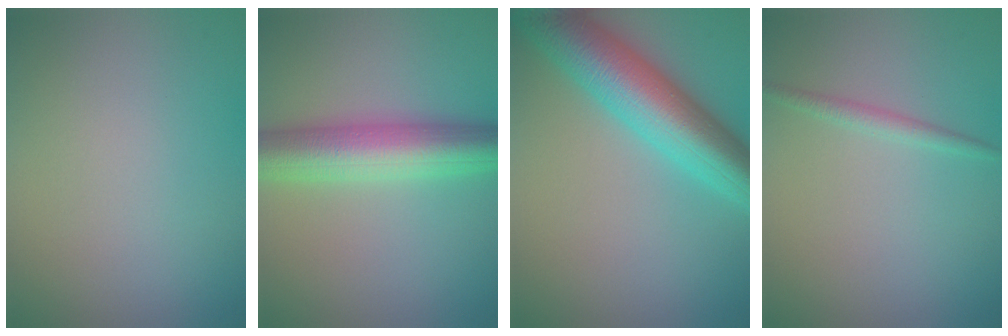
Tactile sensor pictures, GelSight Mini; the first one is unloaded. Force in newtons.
{"total": 7.1, "press": 7.1, "slide": 0.2}
{"total": 8.7, "press": 8.7, "slide": 0.1}
{"total": 1.3, "press": 1.3, "slide": 0.0}